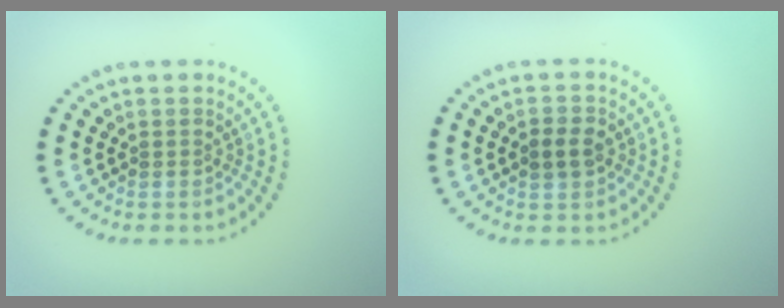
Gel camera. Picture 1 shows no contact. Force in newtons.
{"total": 2.3, "press": 2.3, "slide": 0.1}